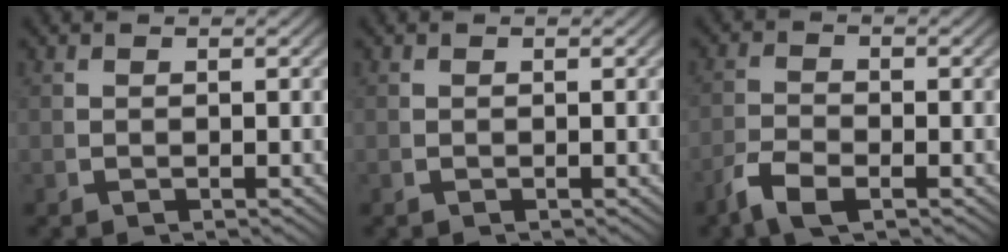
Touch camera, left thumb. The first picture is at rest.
{"total": 0.0}
{"total": 2.9, "force": [-1.8, 1.2, 2.0], "torque": [-0.049, -0.010, -0.034]}